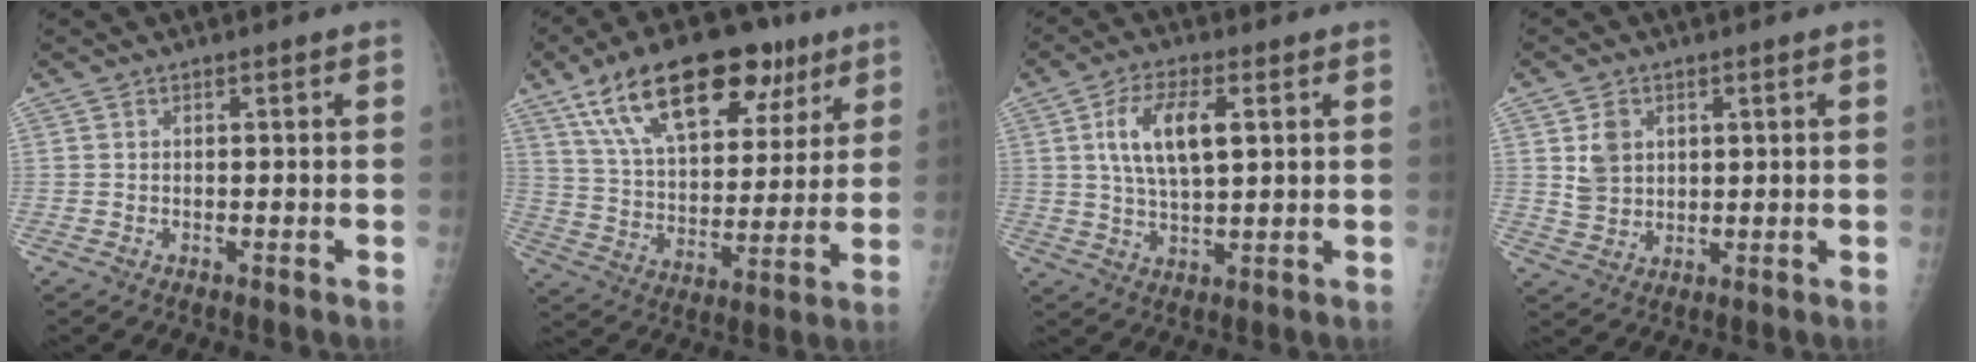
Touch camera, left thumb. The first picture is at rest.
{"total": 24.4, "force": [13.9, 12.0, 16.2], "torque": [-0.230, -0.016, 0.235]}
{"total": 10.0, "force": [2.7, 4.4, 8.6], "torque": [-0.158, -0.004, 0.051]}
{"total": 5.7, "force": [1.9, 4.6, 2.8], "torque": [-0.031, -0.012, 0.043]}